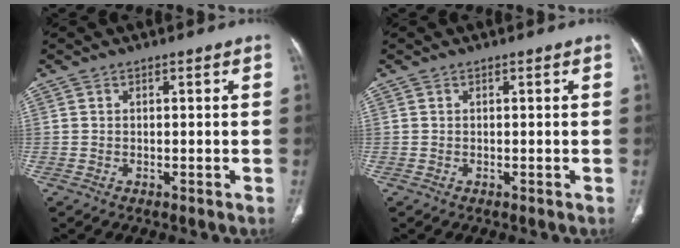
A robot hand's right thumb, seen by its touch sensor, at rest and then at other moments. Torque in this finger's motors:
{"motor_torque": [0.02, 0.02, -0.07, 0.02, 0.00]}